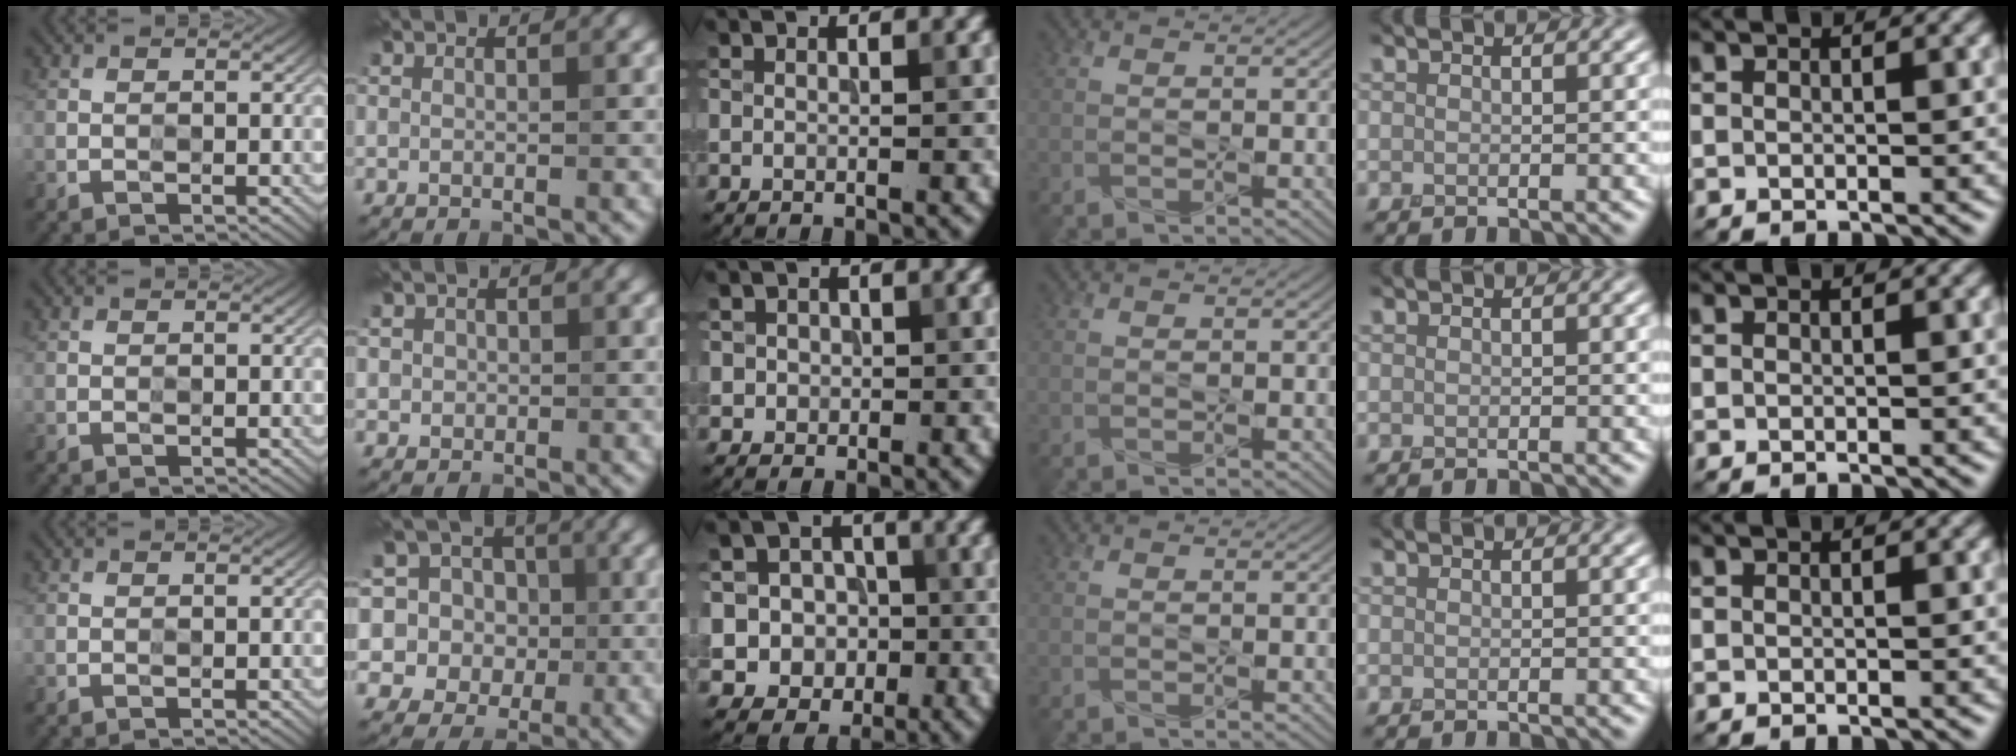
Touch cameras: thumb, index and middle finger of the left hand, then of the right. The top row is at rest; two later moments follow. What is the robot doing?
{"motion": "press", "object": "memory foam"}